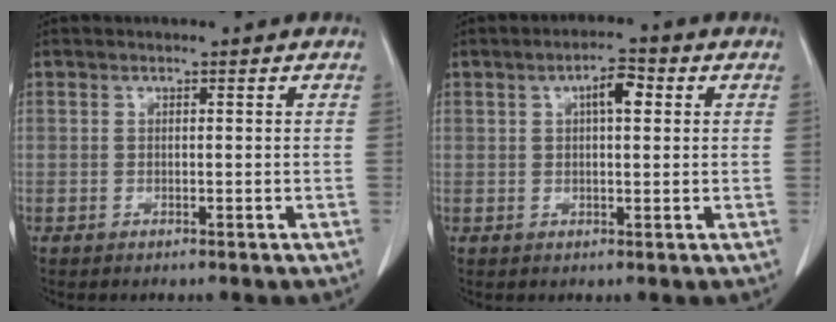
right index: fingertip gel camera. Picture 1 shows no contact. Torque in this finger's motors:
{"motor_torque": [0.08, 0.09, 0.09, 0.06]}